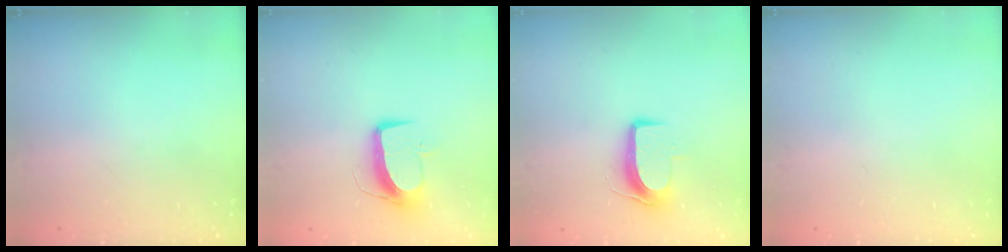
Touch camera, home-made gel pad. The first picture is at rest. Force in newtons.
{"total": 9.9, "press": 9.8, "slide": 1.0}
{"total": 9.1, "press": 9.0, "slide": 1.1}
{"total": 0.0}